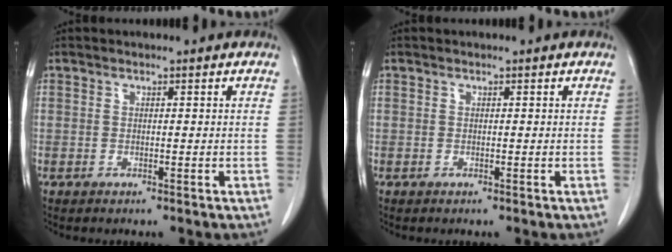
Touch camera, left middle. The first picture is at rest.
{"total": 0.0}